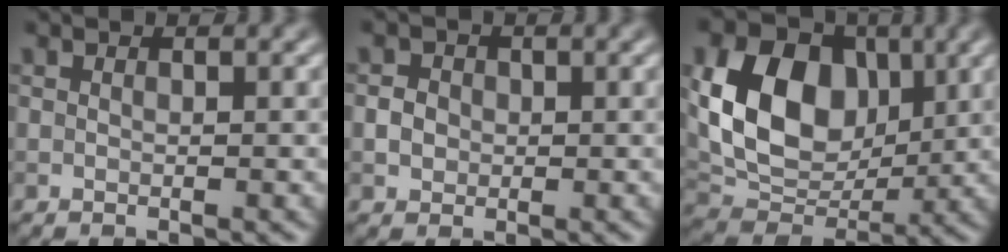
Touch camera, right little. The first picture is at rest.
{"total": 1.4, "force": [-0.2, 1.3, 0.5], "torque": [-0.006, -0.001, -0.005]}
{"total": 10.6, "force": [1.9, 7.8, 6.9], "torque": [-0.145, 0.002, 0.033]}